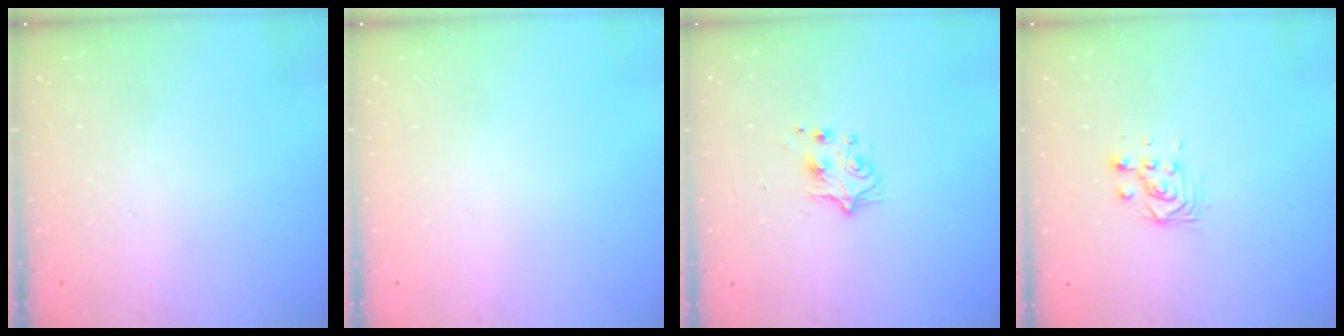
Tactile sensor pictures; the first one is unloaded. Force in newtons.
{"total": 0.0}
{"total": 5.5, "press": 5.4, "slide": 0.7}
{"total": 3.8, "press": 3.7, "slide": 0.6}